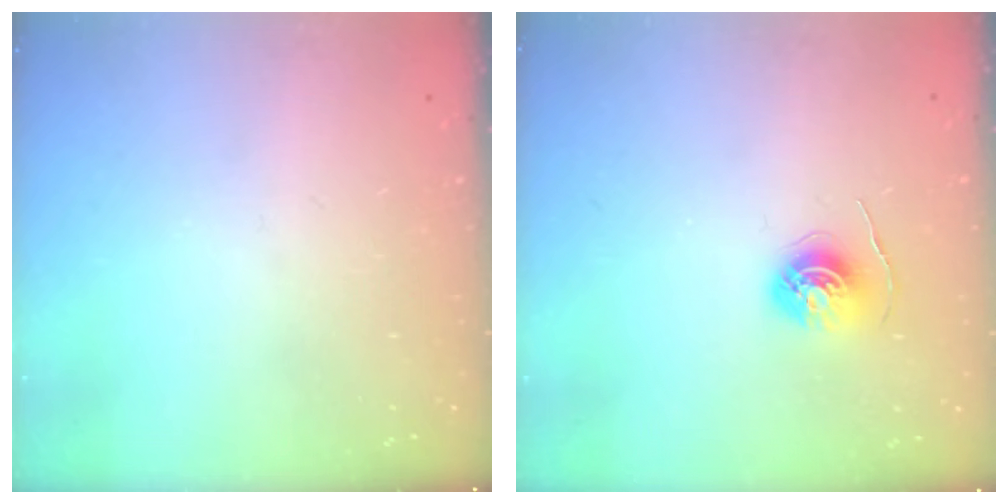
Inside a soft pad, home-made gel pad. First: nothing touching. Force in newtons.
{"total": 5.7, "press": 5.7, "slide": 0.5}